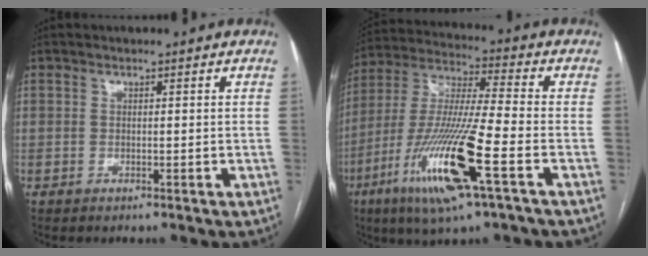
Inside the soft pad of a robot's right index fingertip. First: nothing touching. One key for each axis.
{"total": 18.1, "fx": -7.5, "fy": 0.9, "fz": 16.5, "tx": -0.350, "ty": -0.028, "tz": -0.140}